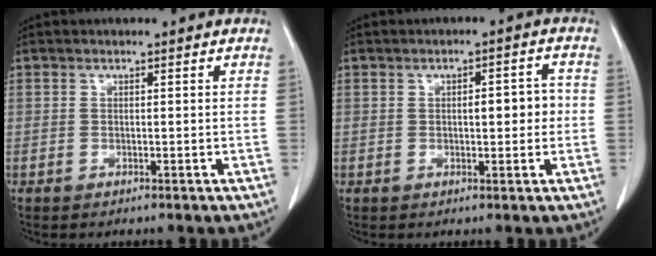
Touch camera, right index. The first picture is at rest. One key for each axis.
{"total": 4.3, "fx": 0.2, "fy": 1.7, "fz": 4.0, "tx": -0.052, "ty": 0.013, "tz": 0.004}